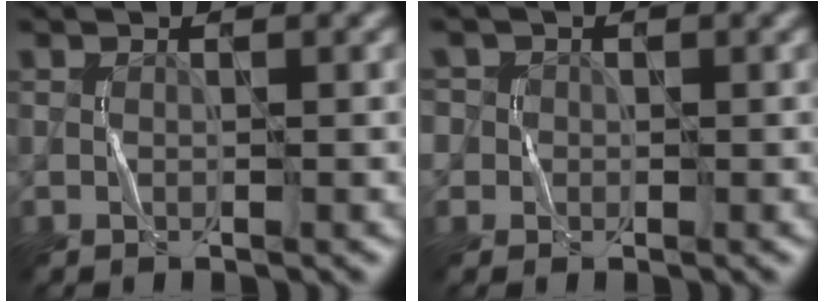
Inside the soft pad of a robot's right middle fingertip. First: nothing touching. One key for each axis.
{"total": 2.7, "fx": 0.7, "fy": 2.5, "fz": 0.7, "tx": -0.002, "ty": 0.012, "tz": -0.002}